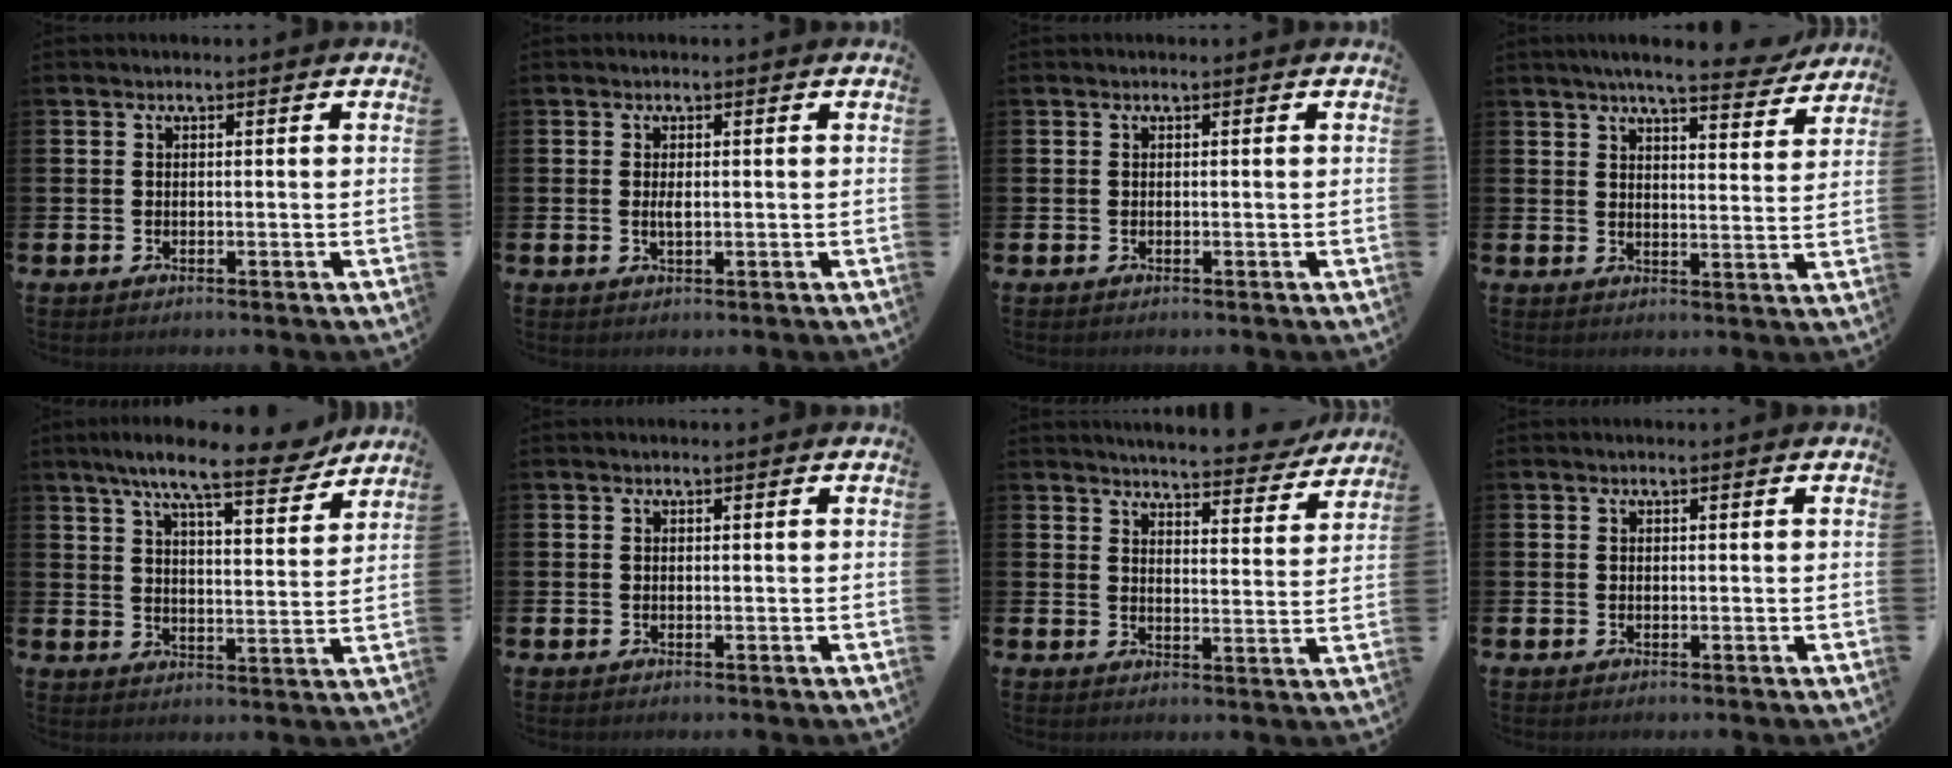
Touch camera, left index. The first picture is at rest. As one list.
[{"total": 1.2, "force": [0.1, 0.4, 1.1], "torque": [-0.022, 0.001, 0.001]}, {"total": 0.0}, {"total": 6.5, "force": [6.0, 0.7, 2.5], "torque": [-0.052, -0.032, 0.102]}, {"total": 10.1, "force": [8.6, 1.1, 5.2], "torque": [-0.108, -0.042, 0.147]}, {"total": 0.0}, {"total": 5.0, "force": [5.0, 0.5, 0.9], "torque": [-0.028, -0.036, 0.085]}, {"total": 0.0}]